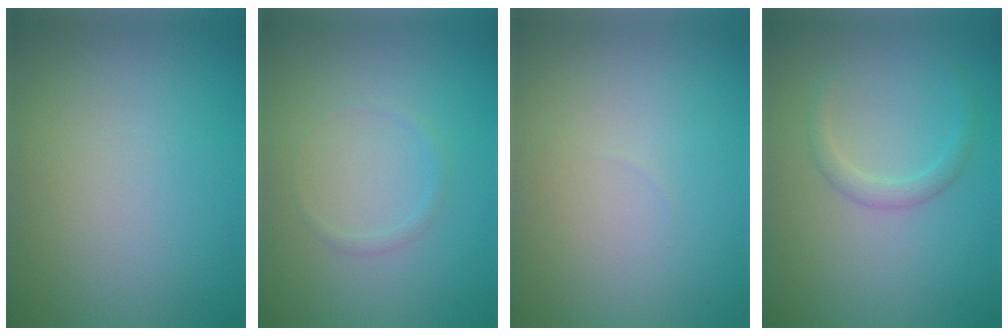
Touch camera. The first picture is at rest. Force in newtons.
{"total": 0.7, "press": 0.7, "slide": 0.0}
{"total": 0.0}
{"total": 1.5, "press": 1.5, "slide": 0.0}